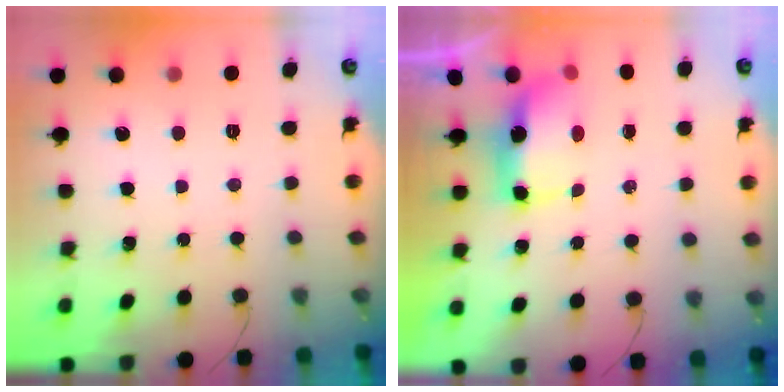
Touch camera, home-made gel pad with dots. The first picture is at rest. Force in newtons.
{"total": 6.6, "press": 6.6, "slide": 0.6}